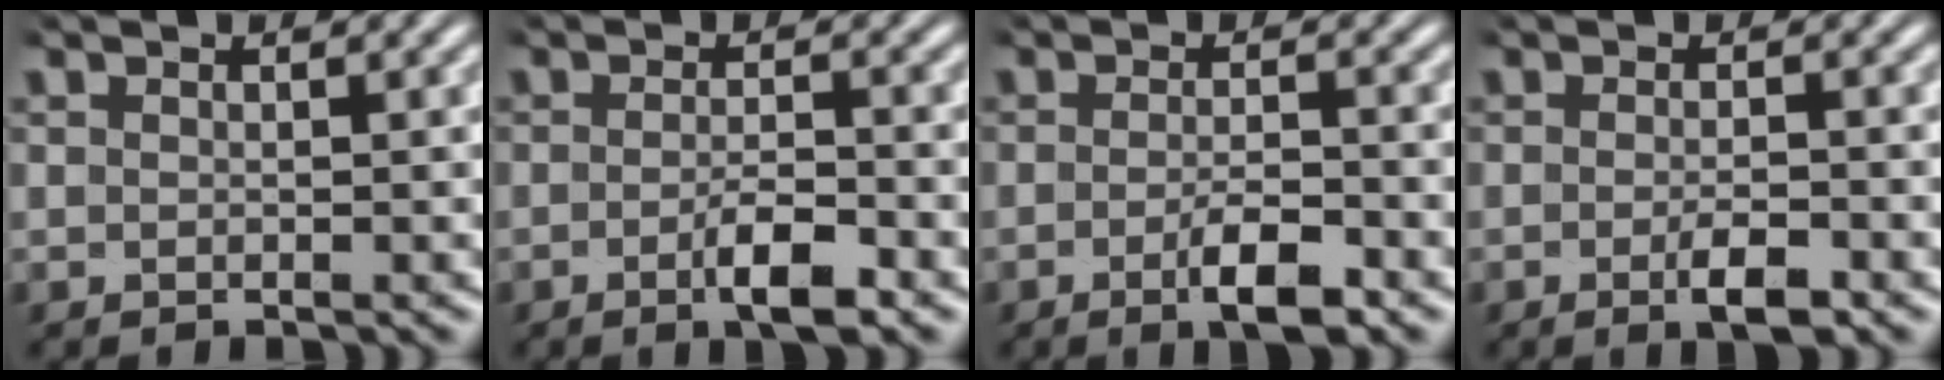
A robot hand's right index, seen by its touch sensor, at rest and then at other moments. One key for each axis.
{"total": 3.2, "fx": -1.6, "fy": 0.6, "fz": 2.7, "tx": -0.044, "ty": -0.005, "tz": -0.031}
{"total": 3.6, "fx": -1.8, "fy": 0.7, "fz": 3.0, "tx": -0.047, "ty": -0.007, "tz": -0.033}
{"total": 2.7, "fx": -1.4, "fy": 0.8, "fz": 2.2, "tx": -0.038, "ty": -0.002, "tz": -0.027}